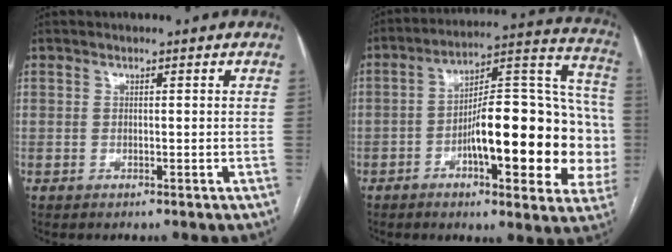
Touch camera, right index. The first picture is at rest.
{"total": 23.5, "force": [-4.7, 6.5, 22.1], "torque": [-0.251, 0.039, -0.056]}